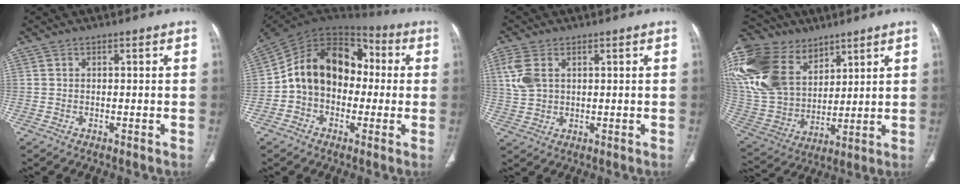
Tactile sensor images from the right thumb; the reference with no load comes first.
{"total": 17.0, "force": [-0.3, 12.7, 11.3], "torque": [-0.151, 0.050, -0.018]}
{"total": 6.1, "force": [2.1, 3.9, 4.2], "torque": [-0.105, 0.003, 0.048]}
{"total": 30.9, "force": [15.2, 20.3, 17.5], "torque": [-0.416, 0.024, 0.309]}